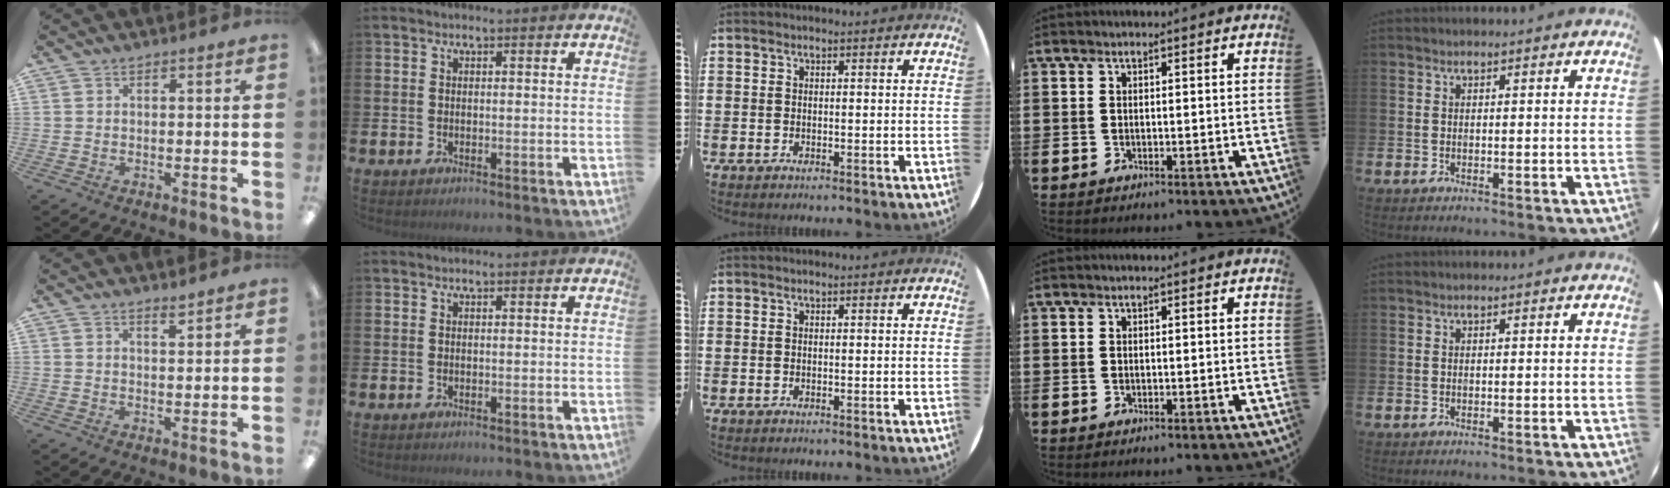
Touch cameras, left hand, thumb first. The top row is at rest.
{"thumb": {"total": 2.0, "force": [1.9, 0.3, 0.7], "torque": [-0.008, -0.008, 0.033]}}